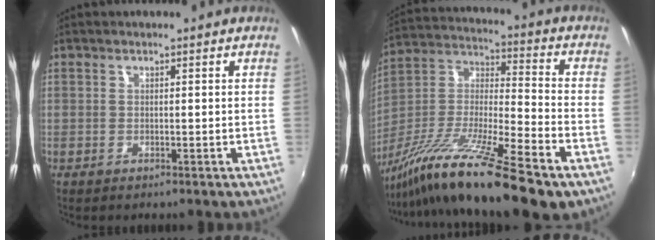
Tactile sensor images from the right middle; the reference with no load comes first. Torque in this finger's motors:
{"motor_torque": [1.16, -0.98, 0.45, 0.21]}